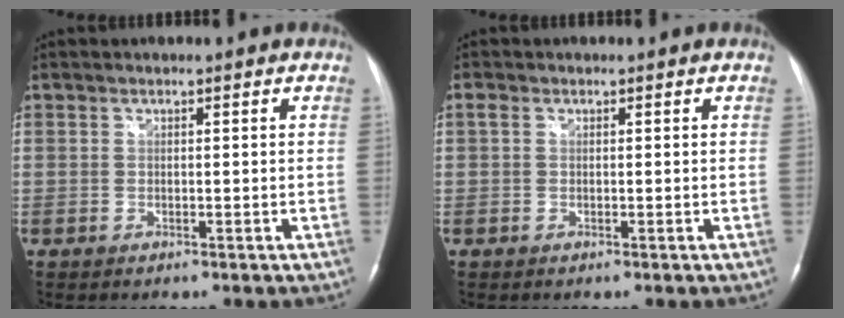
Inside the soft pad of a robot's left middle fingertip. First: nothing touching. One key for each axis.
{"total": 0.7, "fx": 0.2, "fy": 0.5, "fz": 0.4, "tx": -0.014, "ty": 0.007, "tz": 0.001}